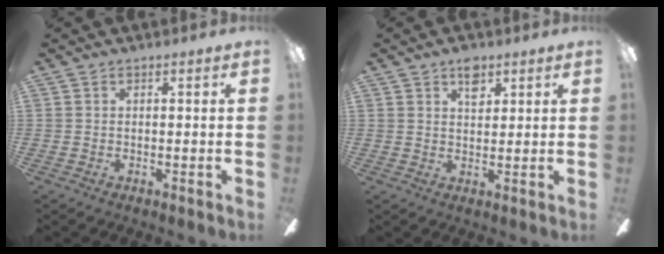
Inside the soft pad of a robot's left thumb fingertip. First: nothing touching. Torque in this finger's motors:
{"motor_torque": [0.22, 0.05, 0.78, -0.18, 0.00]}